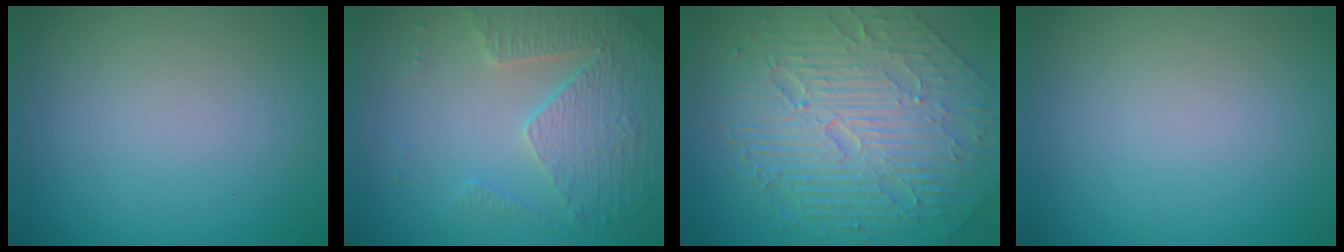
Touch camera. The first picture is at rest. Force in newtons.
{"total": 3.7, "press": 3.5, "slide": 1.1}
{"total": 10.7, "press": 7.1, "slide": 8.0}
{"total": 0.0}